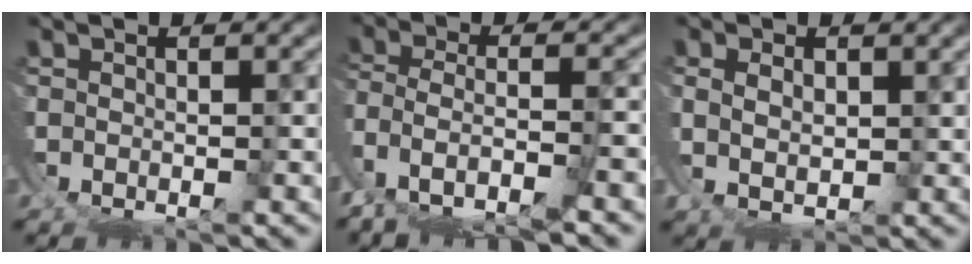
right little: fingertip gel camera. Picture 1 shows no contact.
{"total": 4.3, "force": [-2.0, 2.0, 3.2], "torque": [-0.092, -0.031, -0.017]}
{"total": 3.4, "force": [2.7, 1.8, 1.3], "torque": [-0.036, 0.005, 0.041]}